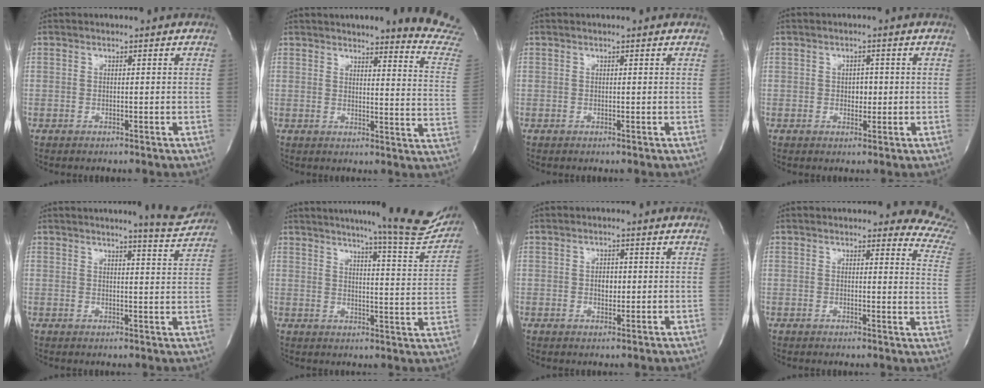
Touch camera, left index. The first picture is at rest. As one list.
[{"total": 13.6, "force": [12.8, -0.1, 4.6], "torque": [-0.044, -0.097, 0.125]}, {"total": 0.8, "force": [0.7, 0.0, 0.3], "torque": [-0.010, 0.005, 0.006]}, {"total": 1.9, "force": [0.0, 1.3, 1.4], "torque": [-0.017, 0.002, 0.002]}, {"total": 5.6, "force": [5.4, -0.4, 1.6], "torque": [-0.031, -0.027, 0.057]}, {"total": 17.1, "force": [15.5, 0.1, 7.3], "torque": [-0.095, -0.060, 0.182]}, {"total": 2.2, "force": [0.0, 1.4, 1.6], "torque": [-0.026, 0.001, 0.003]}, {"total": 10.3, "force": [9.9, 1.9, 2.1], "torque": [0.012, -0.077, 0.061]}]